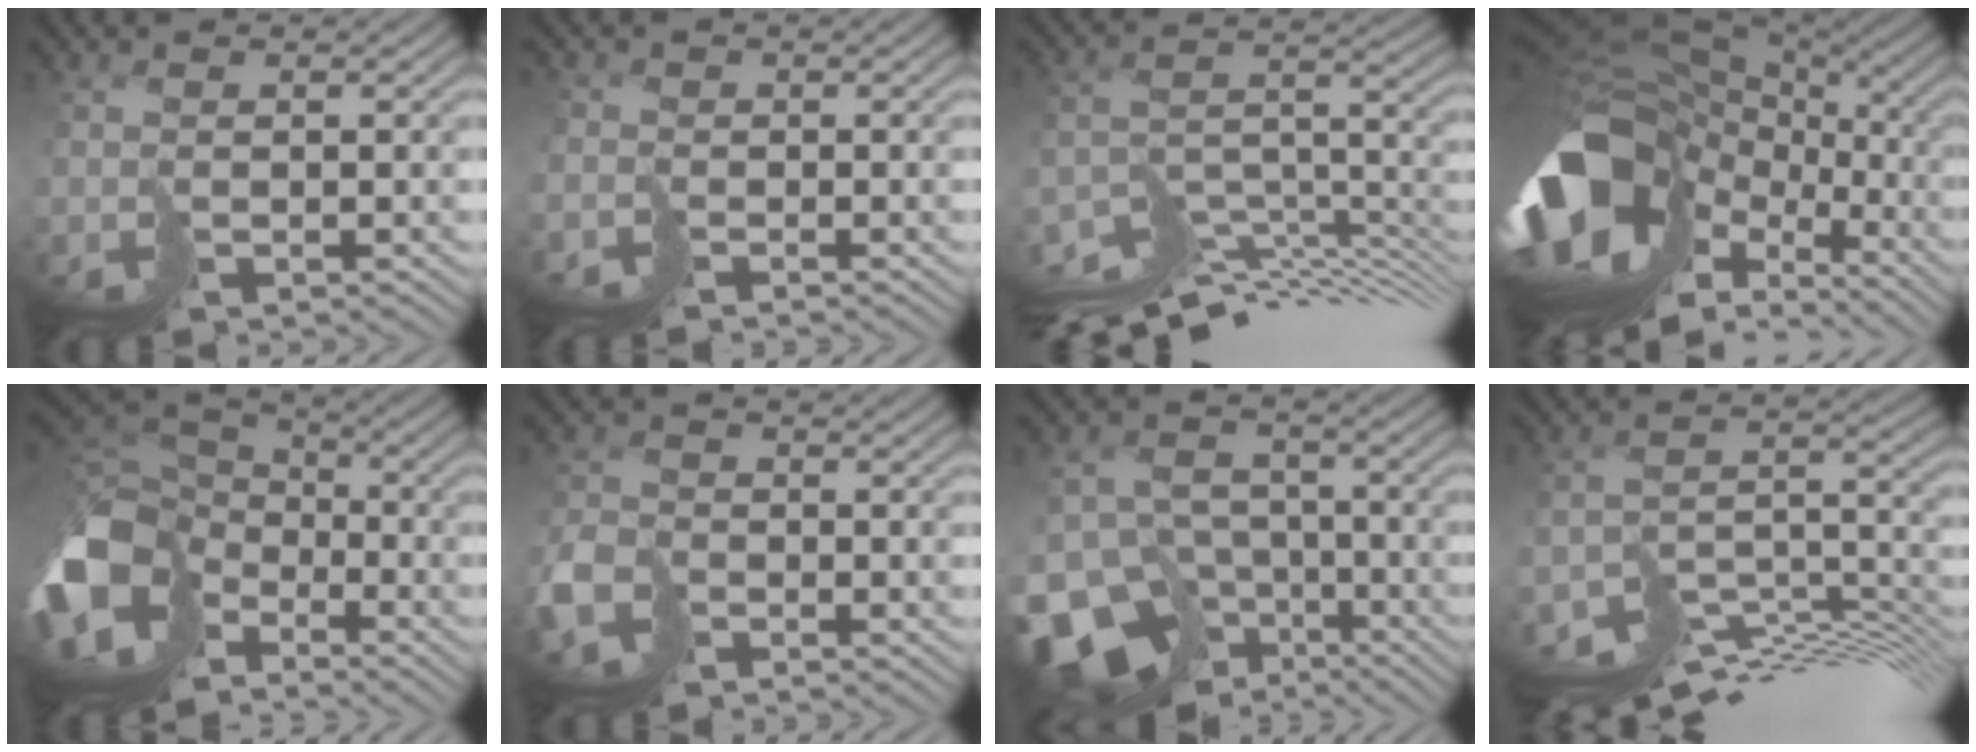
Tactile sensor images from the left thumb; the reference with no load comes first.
{"total": 2.3, "force": [-1.8, 1.2, -0.5], "torque": [0.019, -0.002, -0.051]}
{"total": 13.4, "force": [-10.7, 3.5, 7.2], "torque": [-0.132, 0.002, -0.172]}
{"total": 19.4, "force": [-5.8, 13.5, 12.7], "torque": [-0.299, -0.043, -0.086]}
{"total": 16.1, "force": [-6.5, 11.6, 9.1], "torque": [-0.251, -0.049, -0.110]}
{"total": 4.5, "force": [-2.9, 2.9, 1.9], "torque": [-0.044, -0.004, -0.068]}
{"total": 15.1, "force": [-9.4, 10.1, 6.0], "torque": [-0.161, -0.042, -0.140]}
{"total": 12.0, "force": [-9.6, 3.1, 6.5], "torque": [-0.105, -0.014, -0.149]}